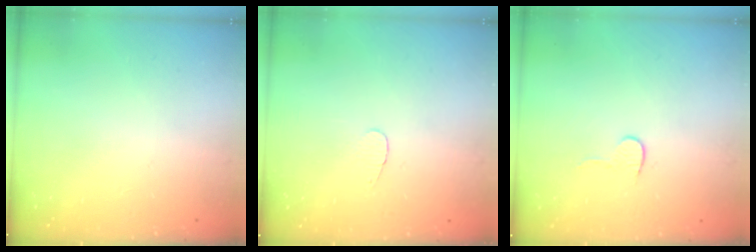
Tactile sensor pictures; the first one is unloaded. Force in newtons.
{"total": 2.8, "press": 2.8, "slide": 0.3}
{"total": 4.0, "press": 4.0, "slide": 0.3}